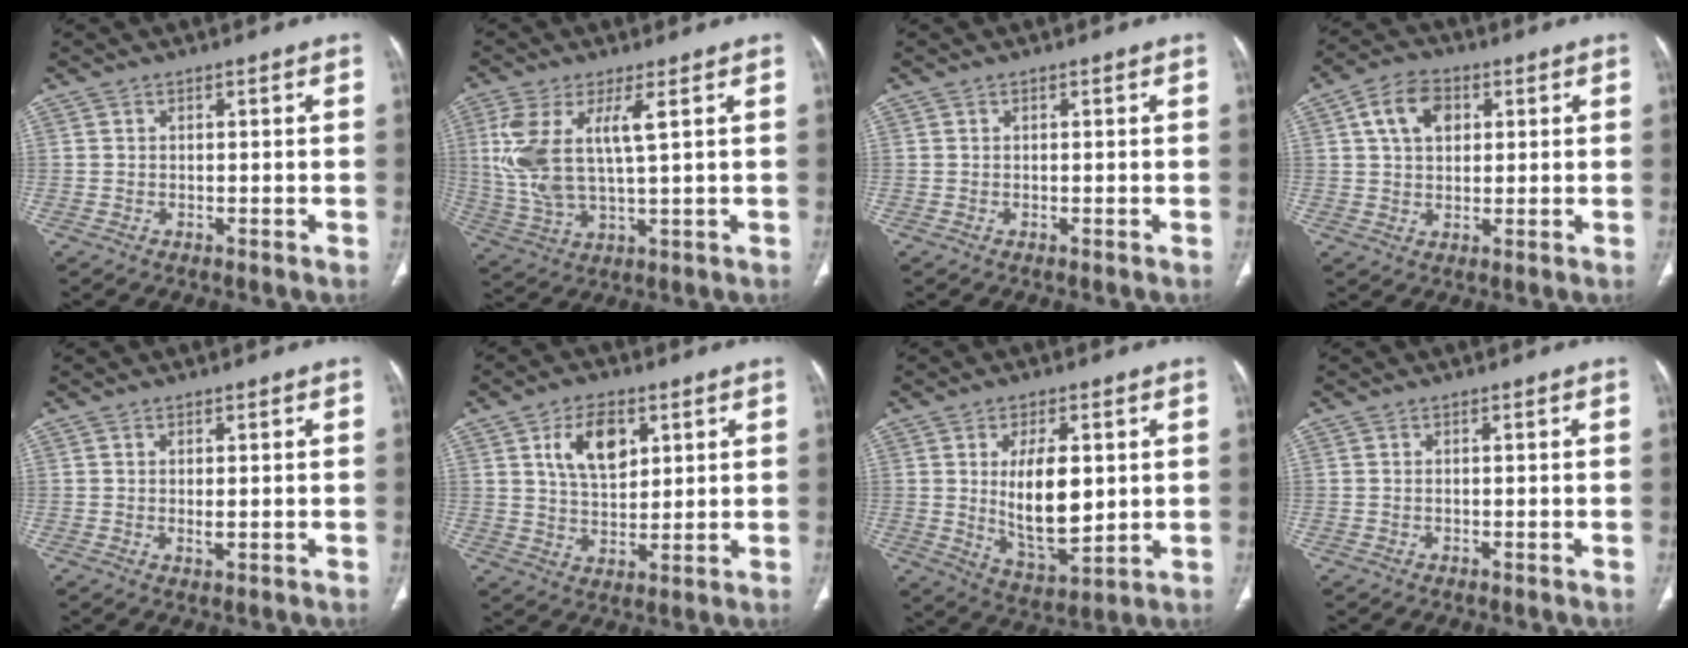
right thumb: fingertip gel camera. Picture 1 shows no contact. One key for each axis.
{"total": 11.9, "fx": 3.0, "fy": 4.0, "fz": 10.7, "tx": -0.251, "ty": -0.014, "tz": 0.067}
{"total": 0.0}
{"total": 8.4, "fx": 2.6, "fy": 5.8, "fz": 5.5, "tx": -0.079, "ty": 0.005, "tz": 0.042}
{"total": 1.4, "fx": 0.0, "fy": 0.4, "fz": 1.3, "tx": -0.026, "ty": -0.006, "tz": 0.004}
{"total": 9.8, "fx": 3.9, "fy": 5.8, "fz": 6.9, "tx": -0.095, "ty": -0.016, "tz": 0.072}
{"total": 12.7, "fx": 1.6, "fy": 6.0, "fz": 11.1, "tx": -0.164, "ty": -0.027, "tz": 0.039}
{"total": 0.0}